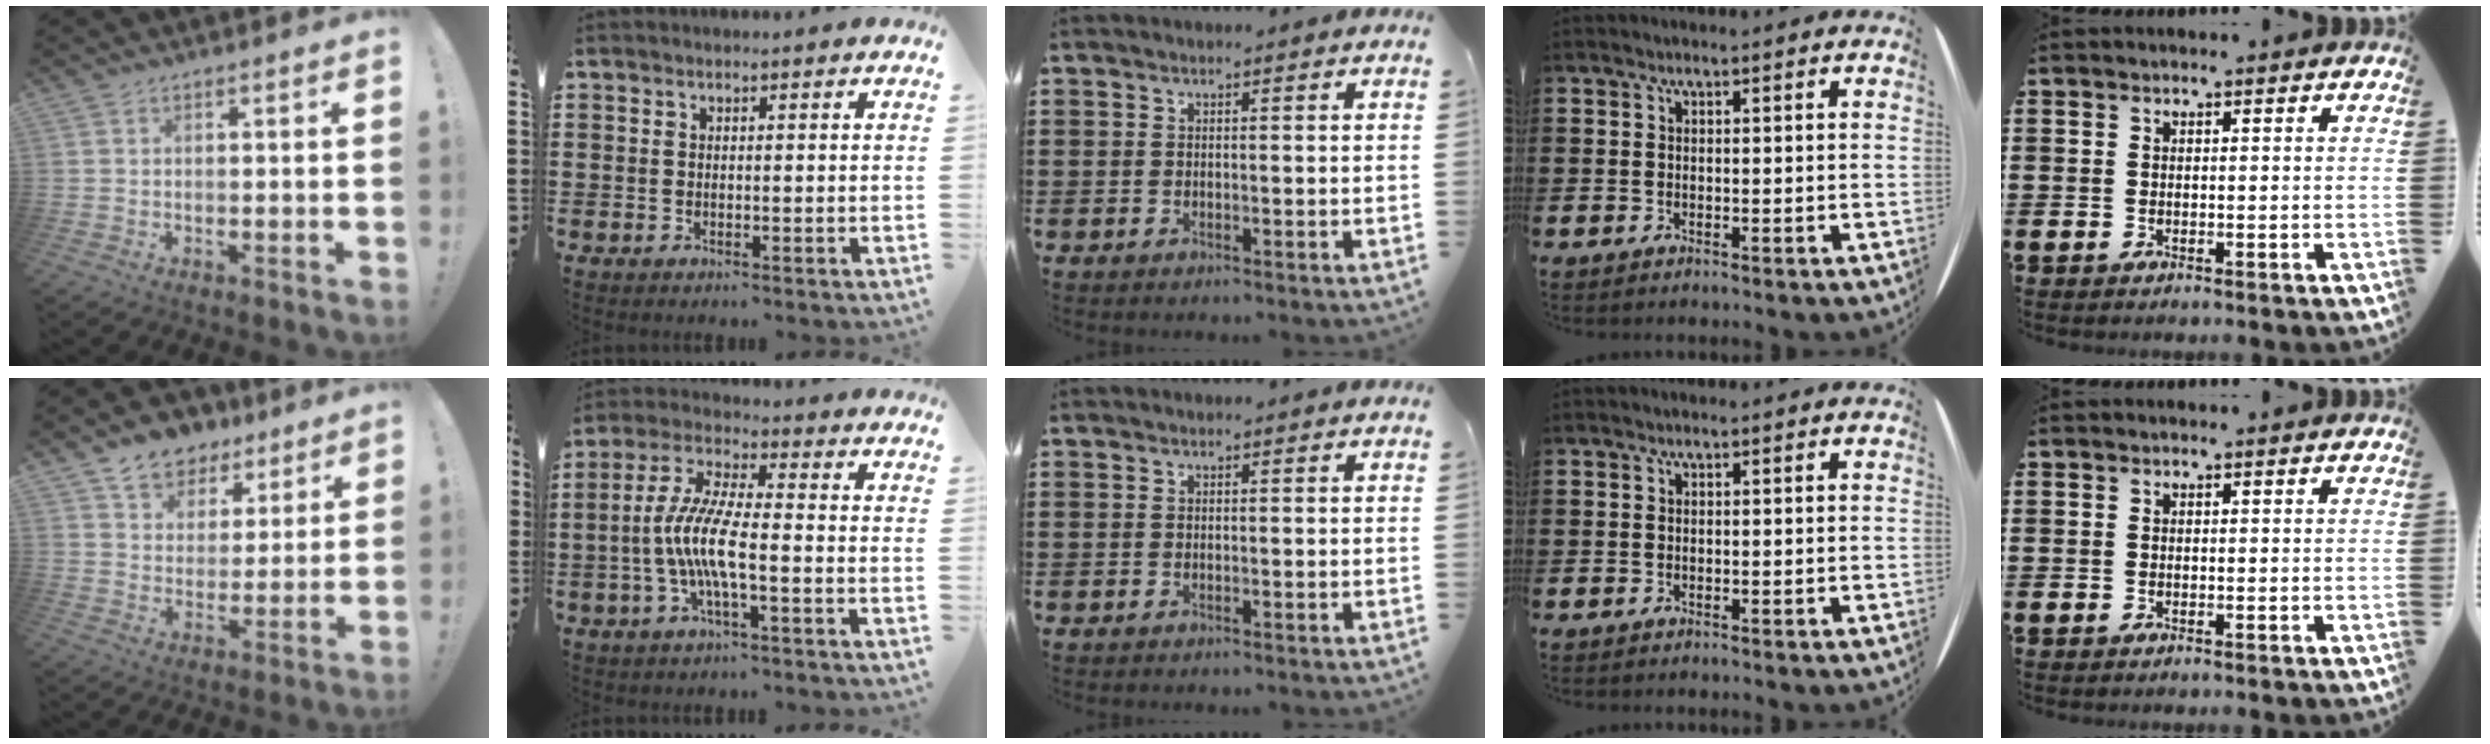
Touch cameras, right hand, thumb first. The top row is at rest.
{"thumb": {"total": 9.4, "force": [7.0, 6.1, 1.8], "torque": [-0.032, -0.050, 0.136]}, "index": {"total": 8.6, "force": [-2.5, 1.6, 8.1], "torque": [-0.187, -0.017, -0.056]}}